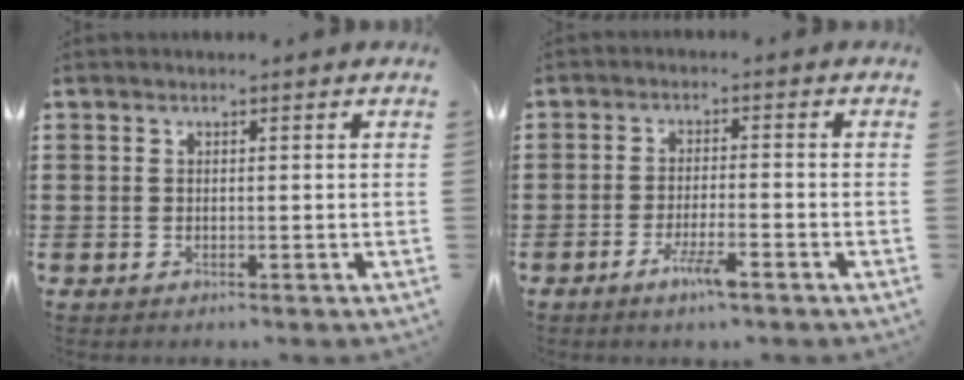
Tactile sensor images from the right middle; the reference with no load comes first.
{"total": 4.2, "force": [-2.6, 0.5, 3.3], "torque": [-0.066, -0.005, -0.048]}